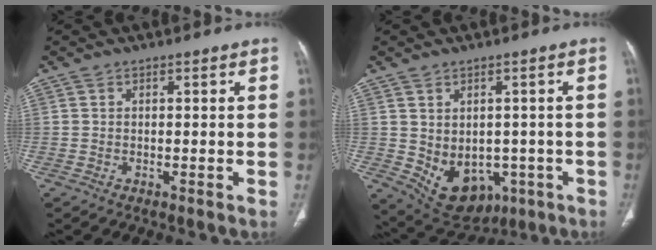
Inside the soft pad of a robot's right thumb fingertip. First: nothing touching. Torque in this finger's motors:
{"motor_torque": [-0.43, 0.74, 0.27, 0.70, 0.20]}